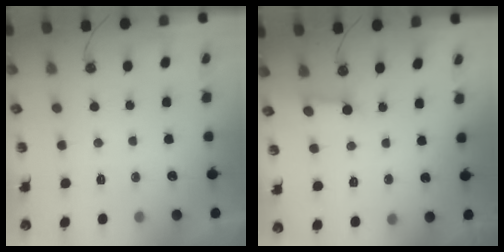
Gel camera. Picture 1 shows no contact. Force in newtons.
{"total": 3.9, "press": 3.9, "slide": 0.5}